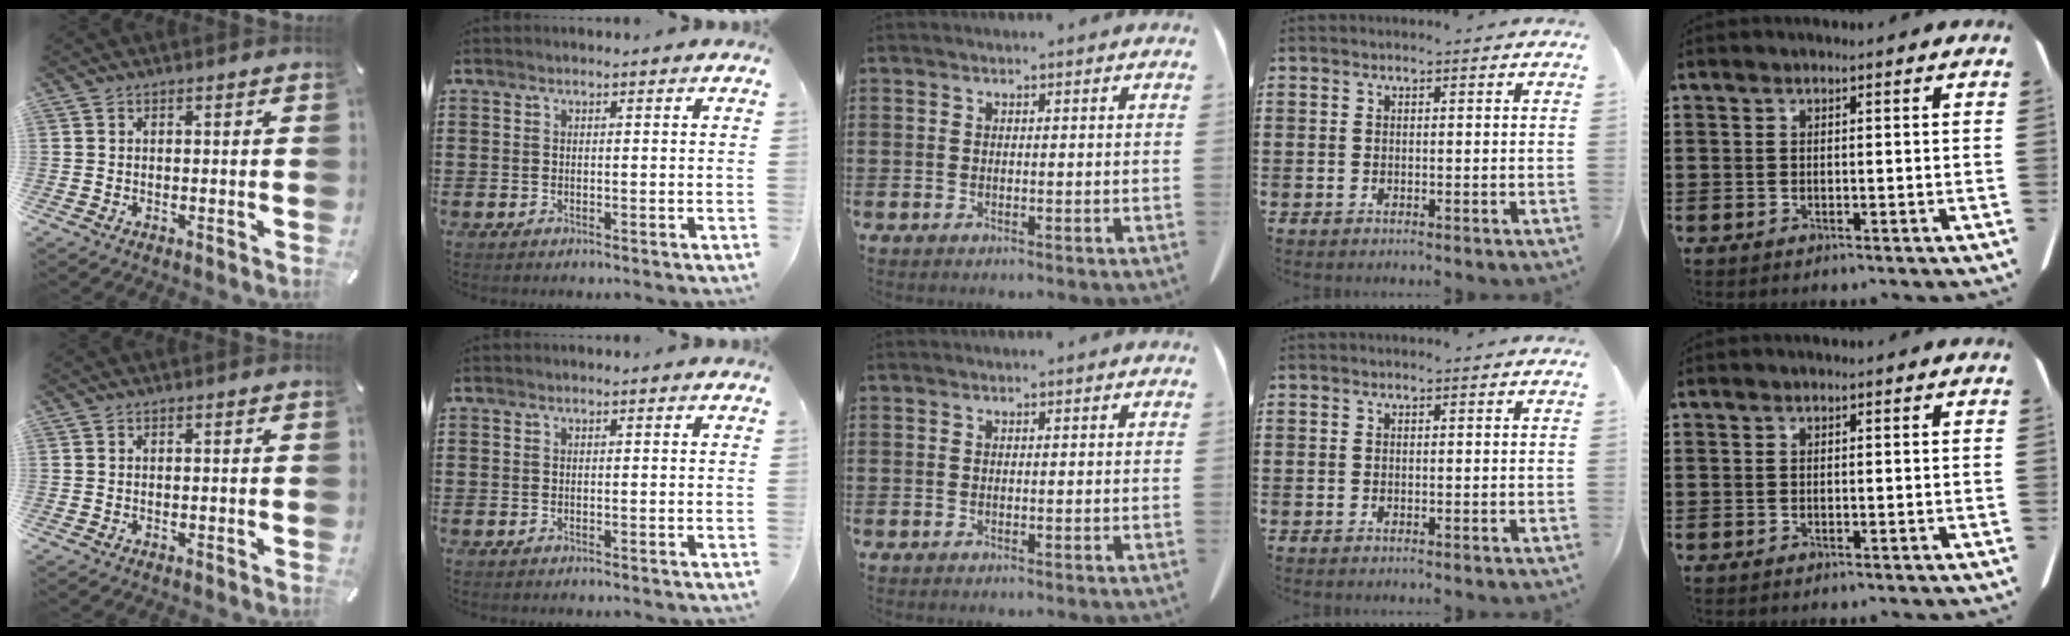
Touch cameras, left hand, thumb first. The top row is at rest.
{}